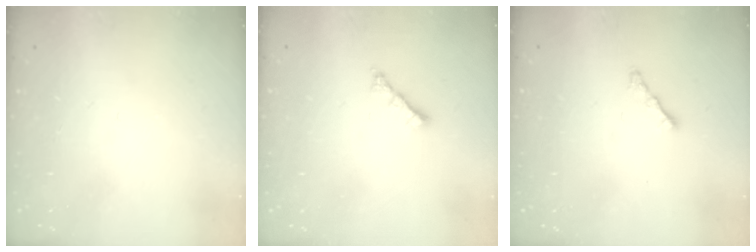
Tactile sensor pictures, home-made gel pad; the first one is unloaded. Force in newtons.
{"total": 1.8, "press": 1.7, "slide": 0.6}
{"total": 2.3, "press": 2.2, "slide": 0.7}